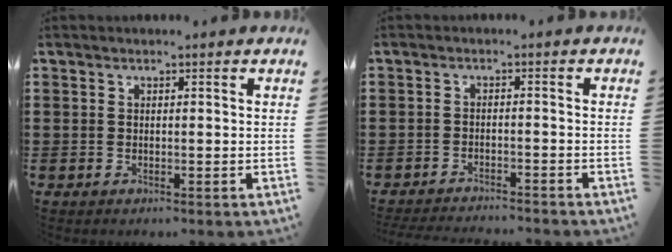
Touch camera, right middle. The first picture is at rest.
{"total": 2.5, "force": [-2.5, 0.0, 0.2], "torque": [-0.005, -0.001, -0.052]}